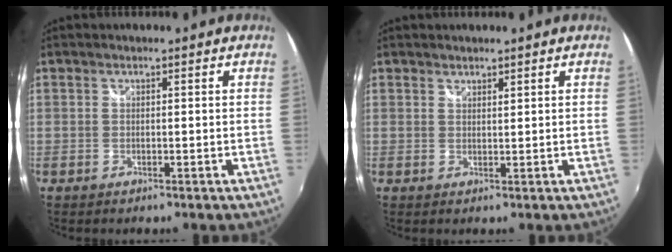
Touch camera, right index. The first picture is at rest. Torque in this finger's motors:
{"motor_torque": [-0.19, -0.08, -0.06, 0.00]}